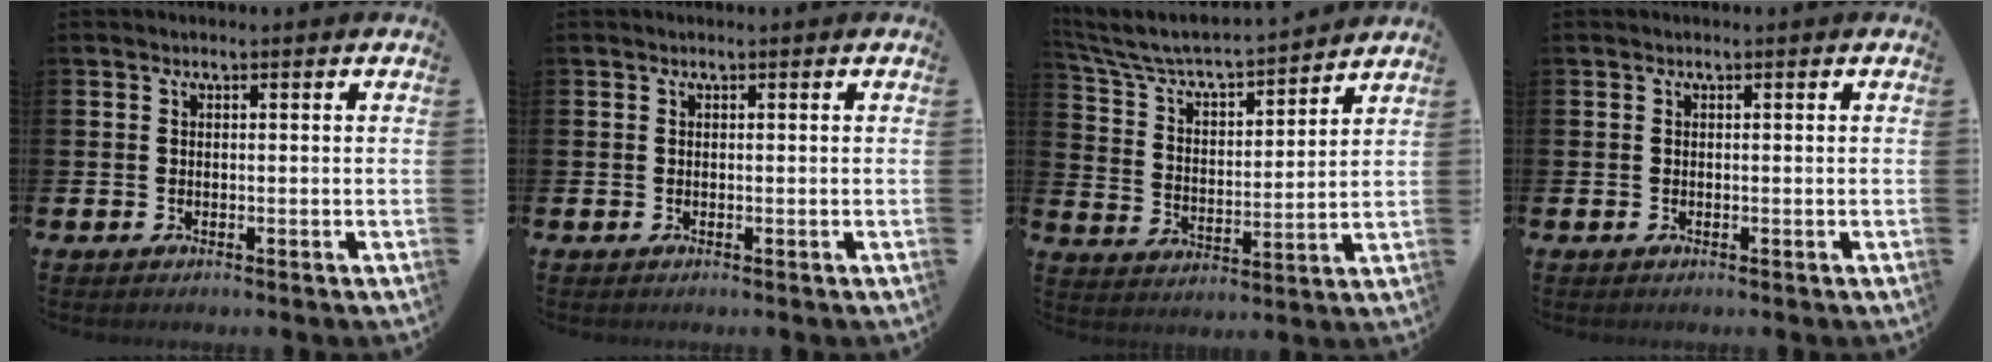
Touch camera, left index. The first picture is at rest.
{"total": 0.0}
{"total": 6.7, "force": [6.2, 1.2, 2.0], "torque": [-0.072, -0.050, 0.103]}
{"total": 0.0}